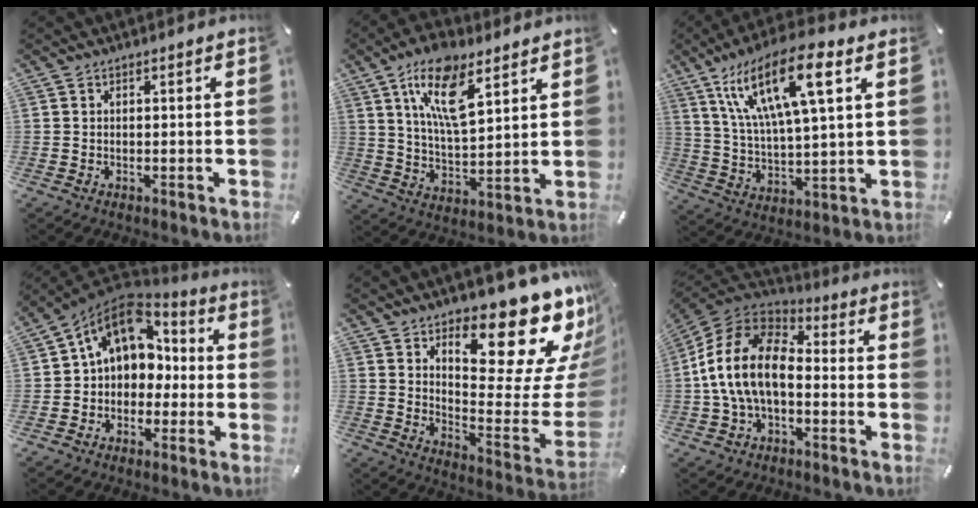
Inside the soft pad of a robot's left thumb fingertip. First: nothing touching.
{"total": 14.7, "force": [8.8, 5.8, 10.2], "torque": [-0.199, -0.023, 0.153]}
{"total": 18.7, "force": [9.4, 5.5, 15.2], "torque": [-0.306, -0.023, 0.149]}
{"total": 12.3, "force": [4.0, 9.5, 6.8], "torque": [-0.134, -0.017, 0.074]}
{"total": 20.2, "force": [13.7, 8.4, 12.3], "torque": [-0.131, -0.128, 0.218]}
{"total": 15.7, "force": [-3.0, 10.1, 11.6], "torque": [-0.257, 0.019, -0.064]}